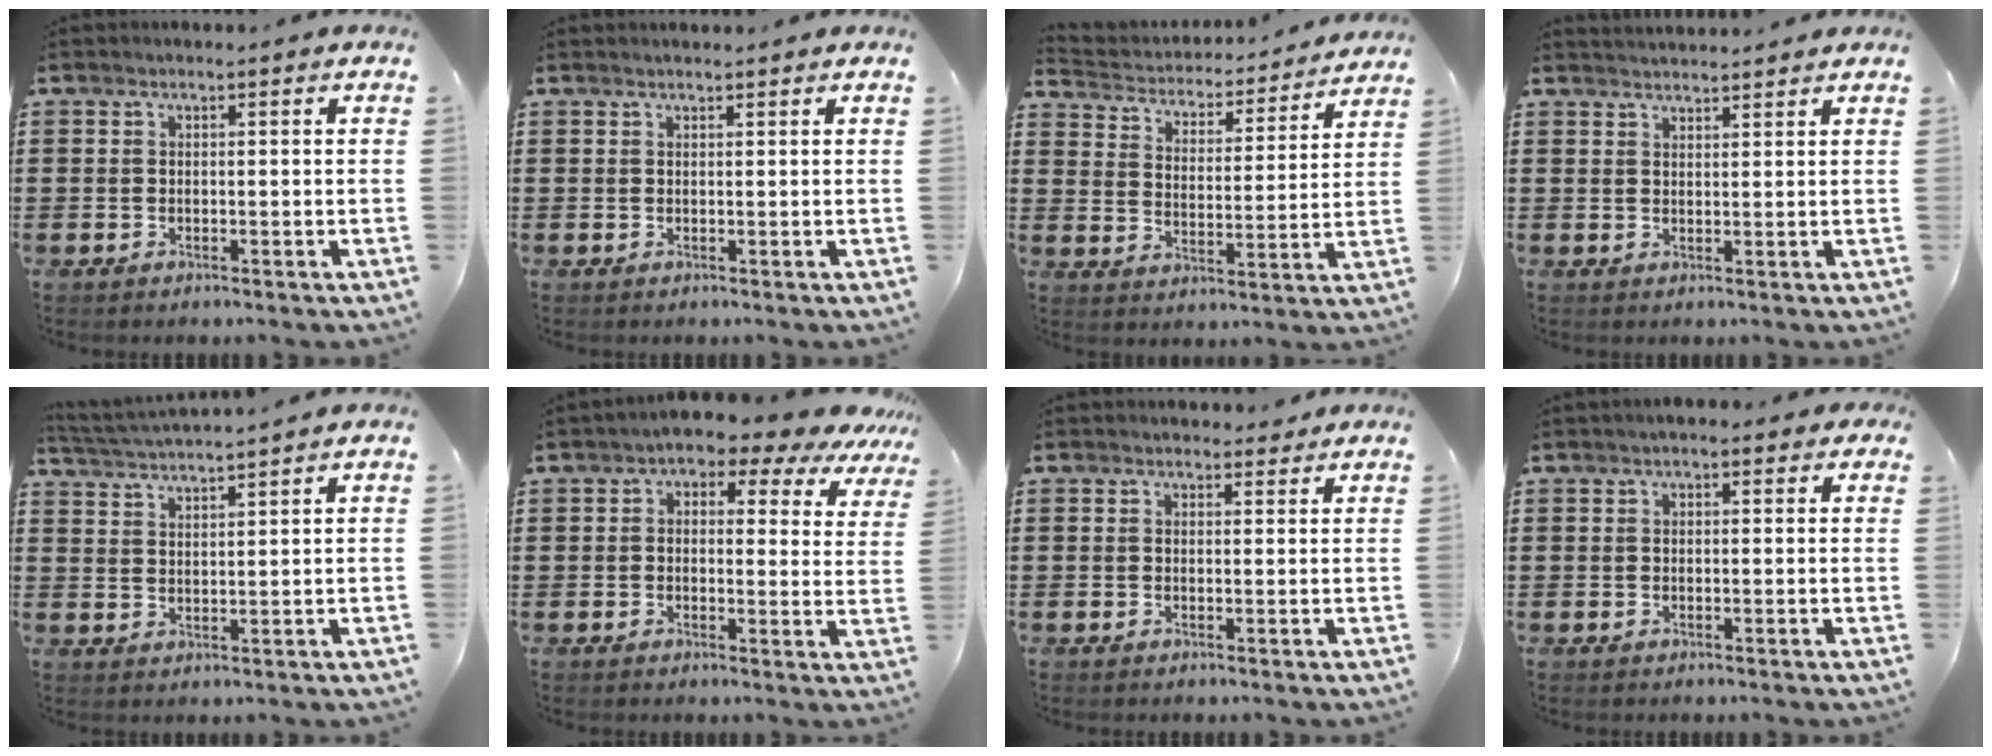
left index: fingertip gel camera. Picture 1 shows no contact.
{"total": 0.6, "force": [0.6, -0.1, 0.0], "torque": [-0.002, 0.000, 0.012]}
{"total": 3.2, "force": [3.1, 0.4, -0.2], "torque": [-0.019, -0.031, 0.044]}
{"total": 1.9, "force": [1.8, -0.1, -0.1], "torque": [-0.004, -0.002, 0.036]}
{"total": 3.0, "force": [2.9, -0.8, 0.3], "torque": [-0.018, -0.017, 0.050]}
{"total": 3.6, "force": [2.3, 1.9, 2.0], "torque": [-0.046, -0.015, 0.030]}
{"total": 1.6, "force": [1.5, 0.6, 0.2], "torque": [0.000, 0.001, 0.027]}
{"total": 1.4, "force": [0.7, 0.7, 0.9], "torque": [-0.019, 0.008, 0.012]}